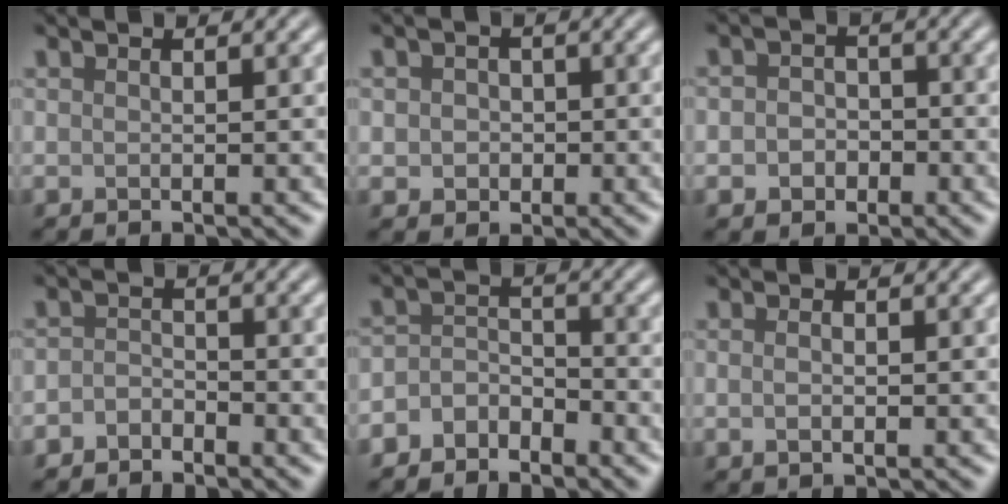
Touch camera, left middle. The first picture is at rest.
{"total": 2.1, "force": [0.0, 1.9, 0.9], "torque": [-0.004, 0.000, -0.005]}
{"total": 2.7, "force": [-0.7, 2.3, 1.3], "torque": [0.001, -0.003, -0.024]}
{"total": 1.6, "force": [-1.3, 0.9, 0.3], "torque": [-0.005, 0.006, -0.029]}
{"total": 2.8, "force": [-2.2, 1.6, 0.7], "torque": [-0.010, 0.008, -0.048]}
{"total": 1.0, "force": [0.0, 0.5, 0.9], "torque": [-0.017, -0.004, 0.000]}